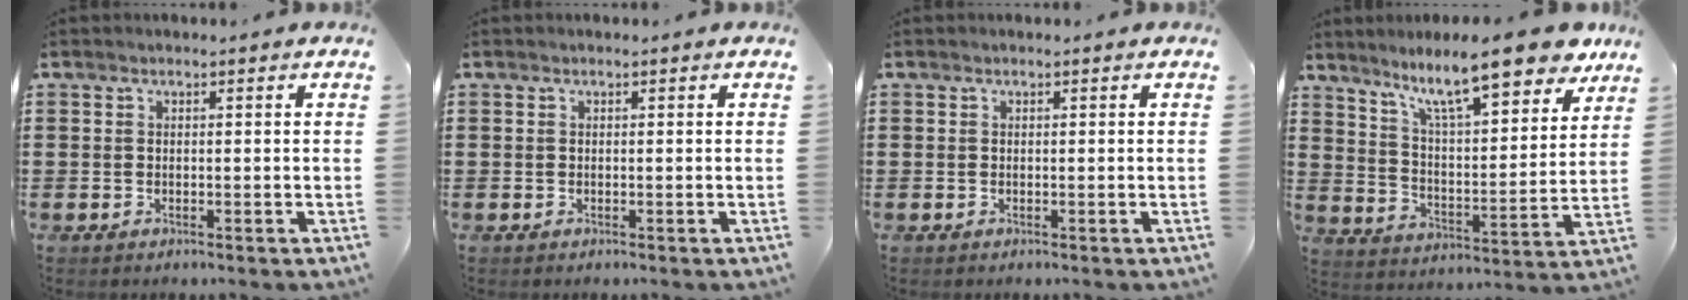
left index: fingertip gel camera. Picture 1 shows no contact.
{"total": 0.0}
{"total": 0.0}
{"total": 12.6, "force": [10.0, 1.5, 7.5], "torque": [-0.154, -0.051, 0.165]}